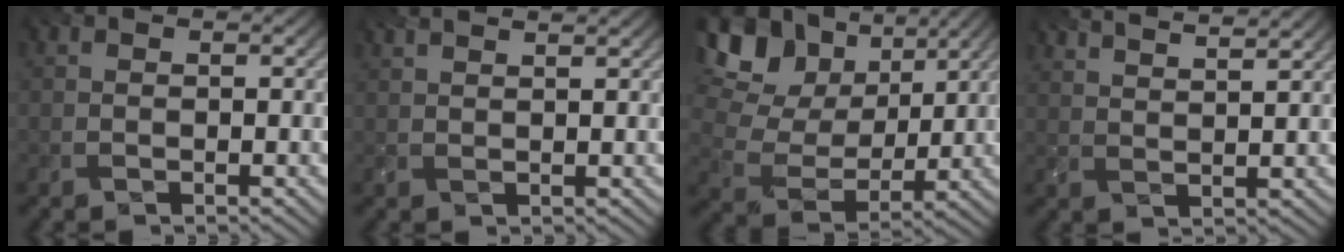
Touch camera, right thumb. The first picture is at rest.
{"total": 3.3, "force": [2.8, 0.5, 1.7], "torque": [-0.023, 0.003, 0.030]}
{"total": 13.7, "force": [5.4, 9.6, 8.2], "torque": [-0.198, 0.026, 0.085]}
{"total": 7.4, "force": [6.2, 1.4, 3.9], "torque": [-0.062, 0.002, 0.082]}